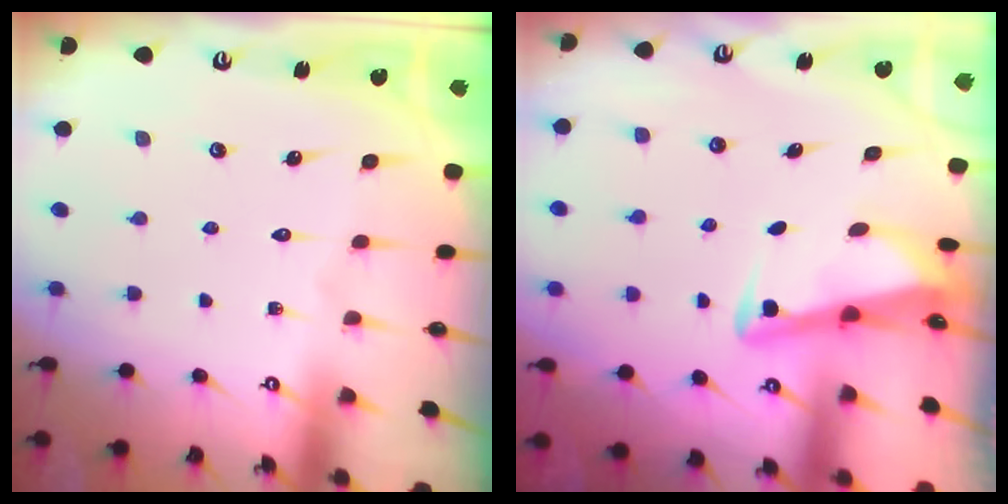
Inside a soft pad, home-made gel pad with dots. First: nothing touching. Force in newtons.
{"total": 3.4, "press": 3.4, "slide": 0.4}